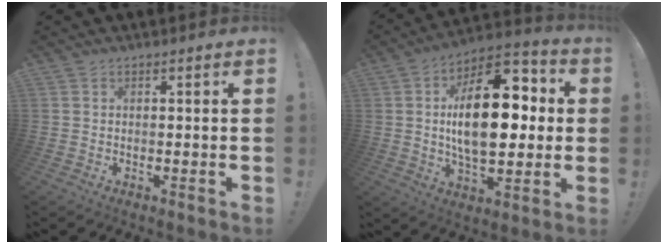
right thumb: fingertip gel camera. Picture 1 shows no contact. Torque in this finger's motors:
{"motor_torque": [0.17, 1.45, 1.85, 0.31, 0.22]}